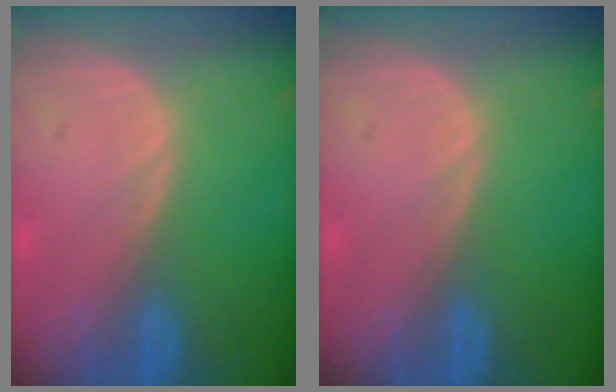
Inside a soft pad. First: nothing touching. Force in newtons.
{"total": 0.0}